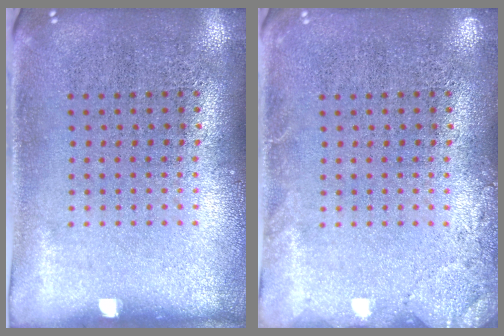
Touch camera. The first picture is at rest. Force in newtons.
{"total": 1.7, "press": 1.7, "slide": 0.3}